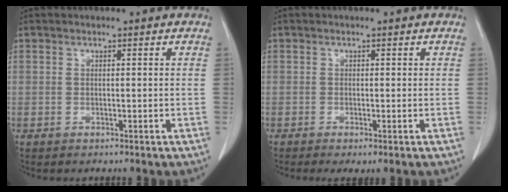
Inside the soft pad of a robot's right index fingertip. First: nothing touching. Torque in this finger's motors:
{"motor_torque": [0.46, -0.50, 0.16, 0.04]}